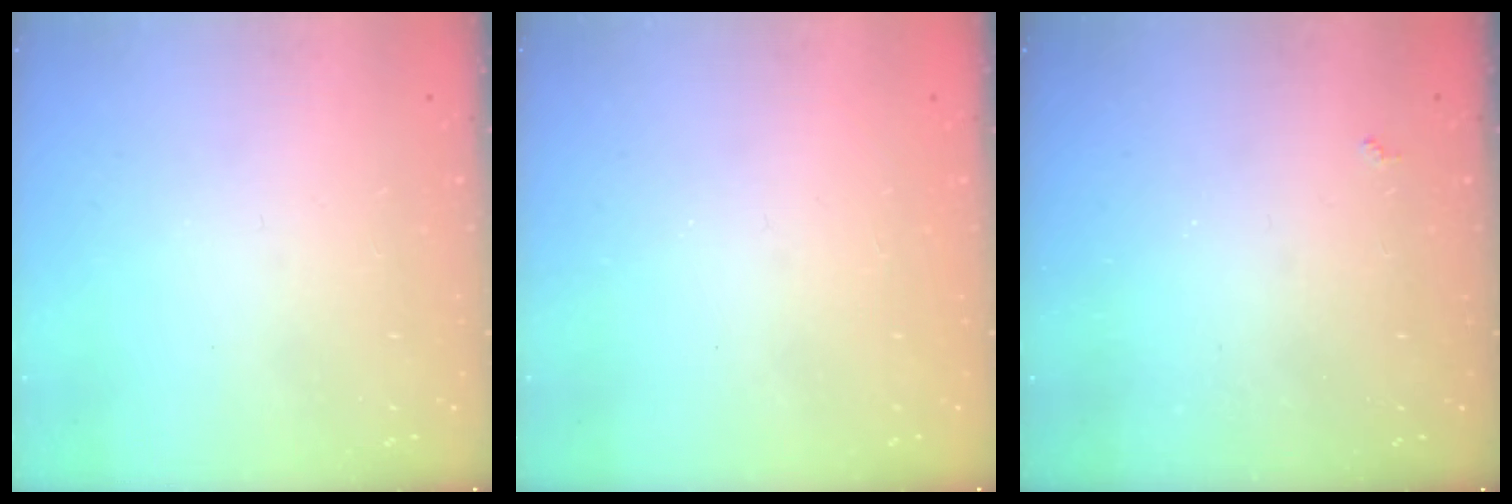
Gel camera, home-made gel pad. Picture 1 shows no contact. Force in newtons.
{"total": 0.9, "press": 0.9, "slide": 0.2}
{"total": 2.0, "press": 1.9, "slide": 0.5}